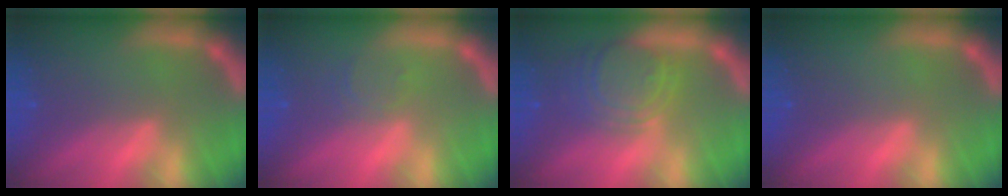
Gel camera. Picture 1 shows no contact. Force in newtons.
{"total": 1.5}
{"total": 7.1}
{"total": 0.0}